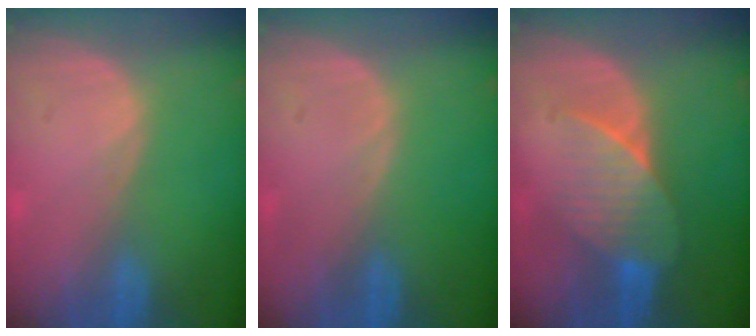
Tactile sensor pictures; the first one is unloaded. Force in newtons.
{"total": 0.0}
{"total": 7.1, "press": 6.4, "slide": 3.0}